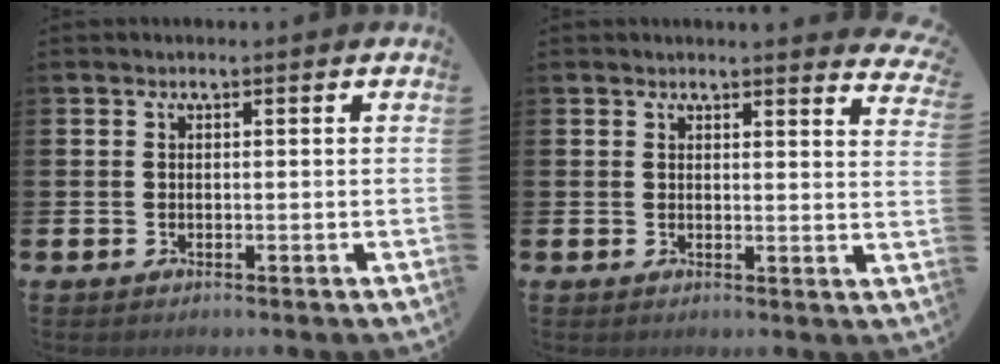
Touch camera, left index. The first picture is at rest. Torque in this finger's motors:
{"motor_torque": [0.94, -1.20, 0.11, 0.02]}